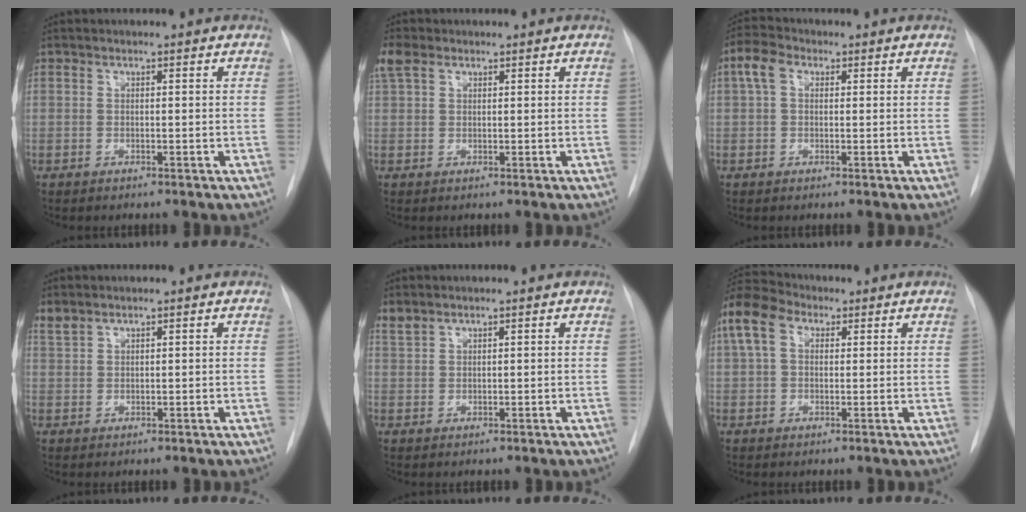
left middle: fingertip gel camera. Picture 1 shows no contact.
{"total": 3.4, "force": [2.0, 2.0, 1.8], "torque": [-0.048, 0.023, 0.044]}
{"total": 4.0, "force": [1.2, 2.6, 2.8], "torque": [-0.068, 0.025, 0.022]}
{"total": 1.6, "force": [1.5, 0.5, 0.5], "torque": [-0.016, 0.013, 0.035]}
{"total": 1.6, "force": [1.4, 0.5, 0.4], "torque": [-0.013, 0.012, 0.034]}
{"total": 8.1, "force": [3.2, 5.2, 5.3], "torque": [-0.132, 0.041, 0.057]}